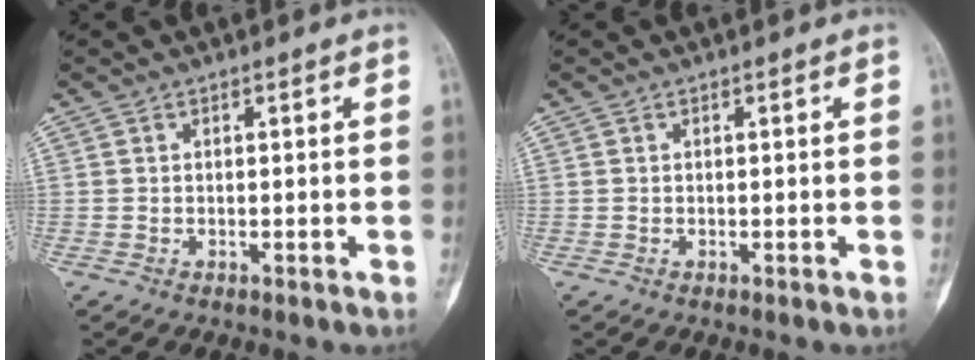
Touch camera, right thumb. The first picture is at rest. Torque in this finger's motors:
{"motor_torque": [0.00, 0.00, 0.00, 0.00, 0.00]}